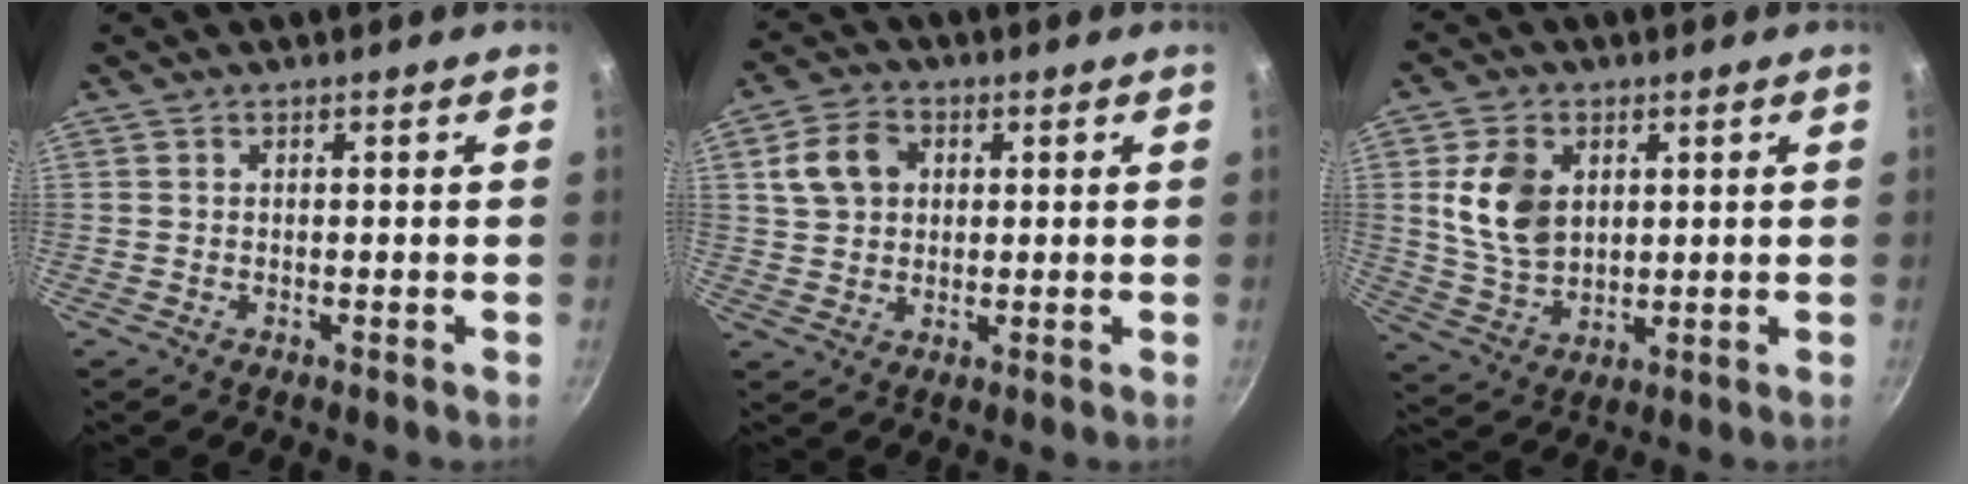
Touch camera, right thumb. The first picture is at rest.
{"total": 8.1, "force": [2.2, 6.3, 4.5], "torque": [-0.067, 0.010, 0.034]}
{"total": 11.0, "force": [2.6, 7.8, 7.4], "torque": [-0.121, -0.016, 0.054]}